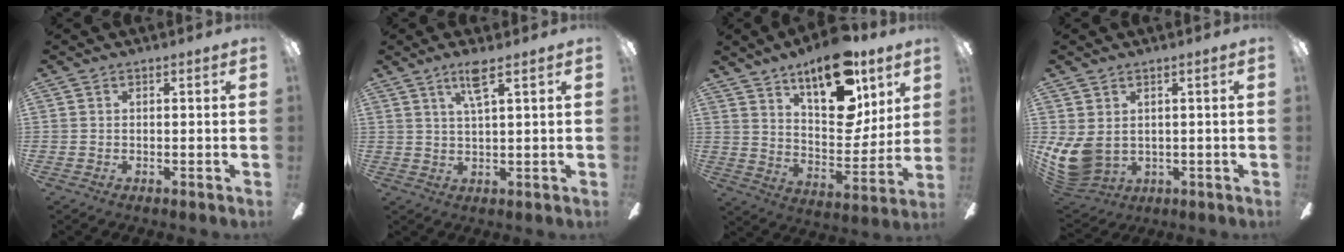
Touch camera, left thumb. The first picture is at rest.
{"total": 5.6, "force": [3.4, 0.8, 4.4], "torque": [-0.081, -0.003, 0.054]}
{"total": 19.5, "force": [13.0, 8.6, 11.8], "torque": [-0.170, -0.077, 0.220]}
{"total": 8.6, "force": [0.4, 6.5, 5.6], "torque": [-0.137, -0.007, 0.013]}